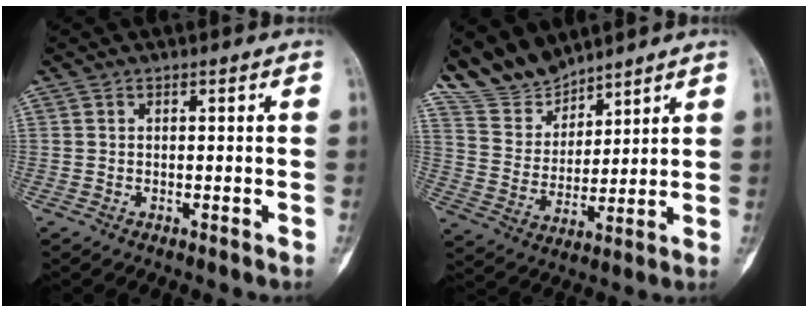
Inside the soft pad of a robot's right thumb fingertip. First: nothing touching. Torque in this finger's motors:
{"motor_torque": [-0.73, 0.50, 0.64, 0.70, 0.03]}